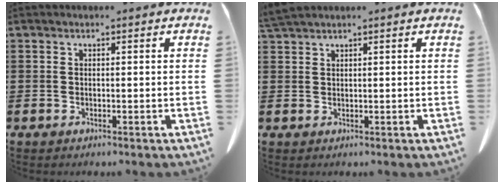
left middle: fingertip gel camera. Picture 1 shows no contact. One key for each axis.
{"total": 2.1, "fx": 1.9, "fy": 0.0, "fz": 0.9, "tx": -0.021, "ty": -0.001, "tz": 0.038}